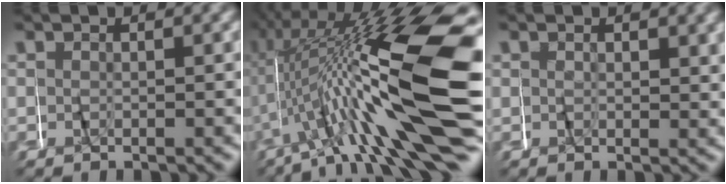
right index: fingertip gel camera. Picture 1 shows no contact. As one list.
[{"total": 16.4, "force": [1.6, 5.8, 15.2], "torque": [-0.216, 0.034, 0.019]}, {"total": 1.6, "force": [1.0, 1.2, 0.5], "torque": [-0.009, -0.001, 0.015]}]